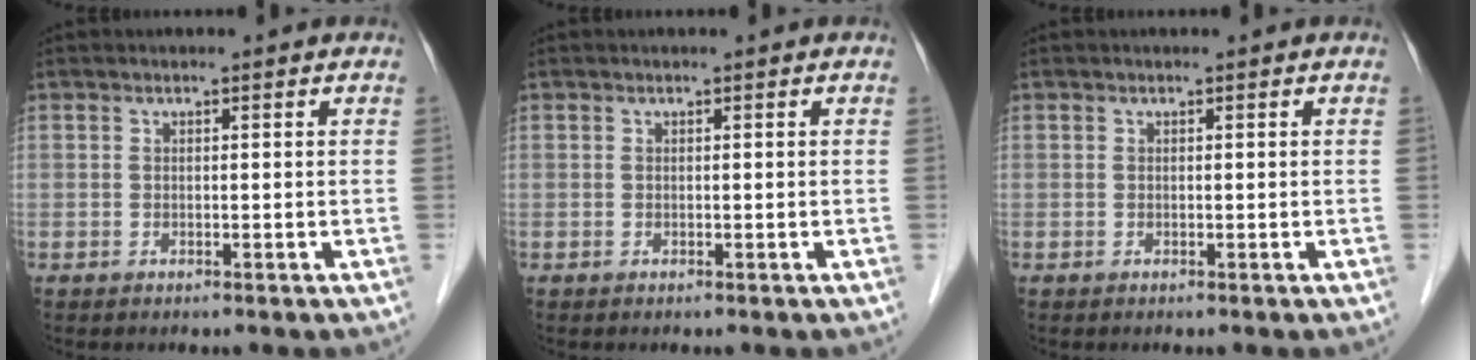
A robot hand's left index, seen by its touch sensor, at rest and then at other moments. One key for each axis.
{"total": 0.0}
{"total": 0.0}